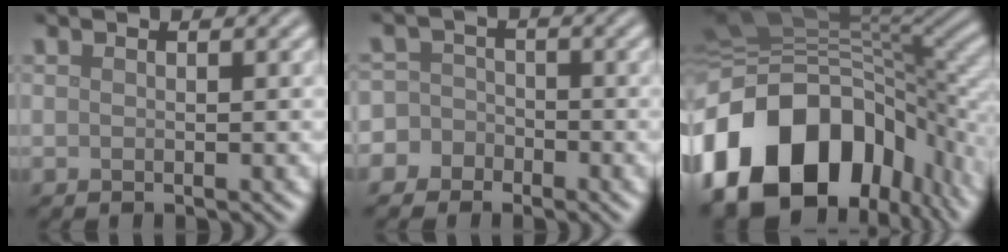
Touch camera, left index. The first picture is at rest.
{"total": 5.5, "force": [-2.7, 4.7, 0.5], "torque": [0.014, 0.011, -0.076]}
{"total": 18.4, "force": [-7.2, 12.0, 11.8], "torque": [-0.250, -0.024, -0.120]}